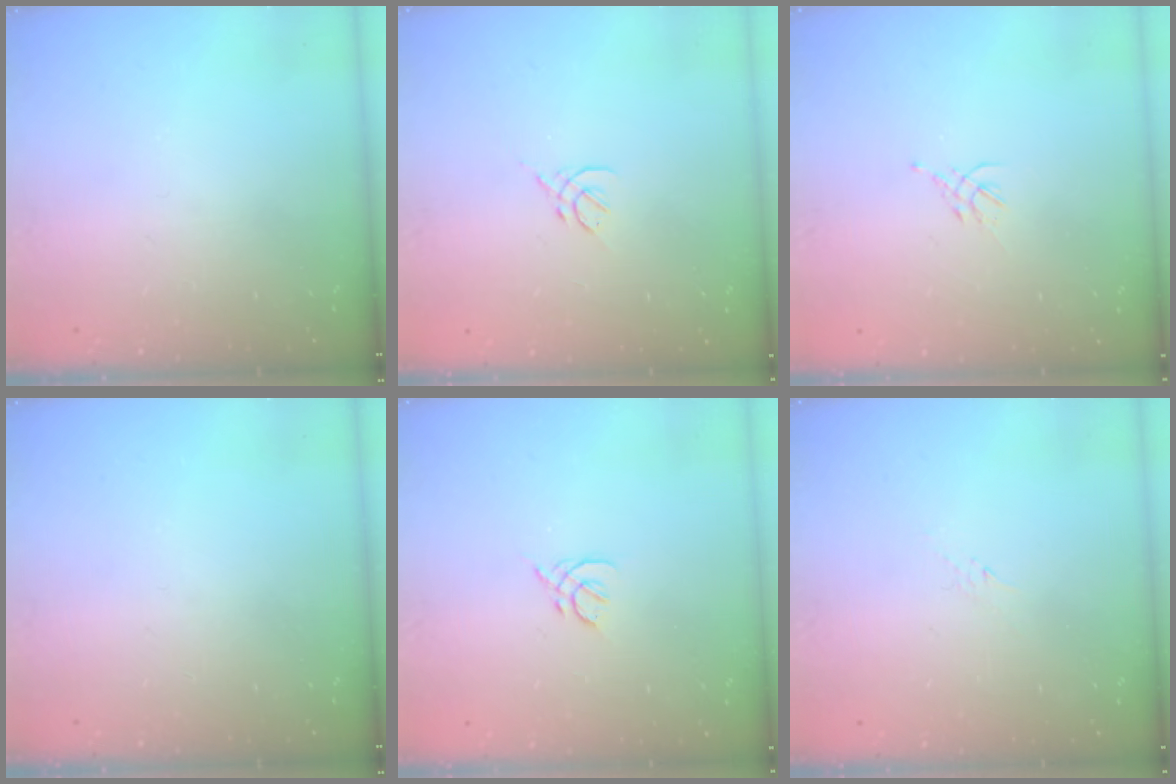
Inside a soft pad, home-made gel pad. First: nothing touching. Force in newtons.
{"total": 2.7, "press": 2.6, "slide": 0.8}
{"total": 1.5, "press": 1.4, "slide": 0.6}
{"total": 0.0}
{"total": 2.0, "press": 1.9, "slide": 0.6}
{"total": 2.8, "press": 2.7, "slide": 0.6}